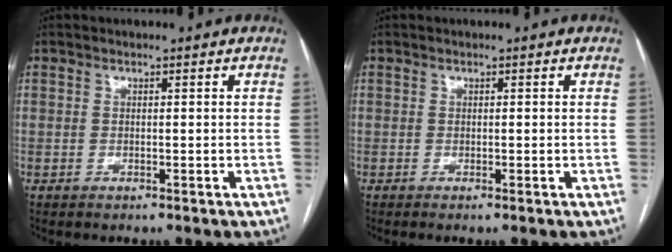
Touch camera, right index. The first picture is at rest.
{"total": 0.5, "force": [-0.2, 0.0, 0.5], "torque": [-0.010, 0.001, -0.002]}